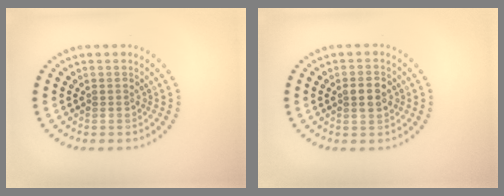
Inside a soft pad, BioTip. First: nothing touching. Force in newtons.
{"total": 2.6, "press": 2.6, "slide": 0.2}